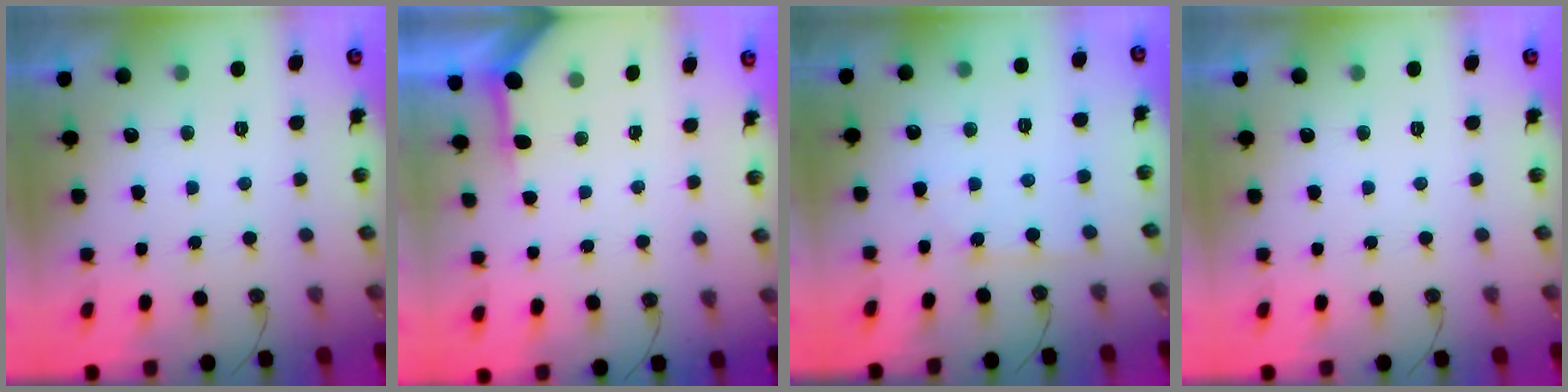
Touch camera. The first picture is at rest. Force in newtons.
{"total": 3.9, "press": 3.9, "slide": 0.2}
{"total": 2.8, "press": 2.7, "slide": 0.4}
{"total": 0.0}